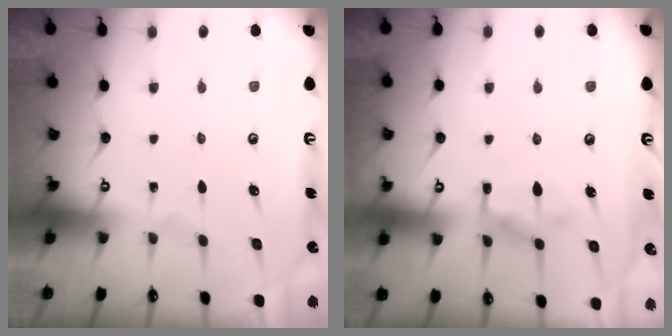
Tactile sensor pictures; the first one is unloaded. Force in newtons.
{"total": 9.6, "press": 9.6, "slide": 0.7}